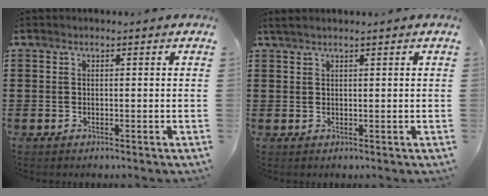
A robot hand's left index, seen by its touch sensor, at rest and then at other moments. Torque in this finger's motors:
{"motor_torque": [2.14, 0.00, 0.35, 0.16]}